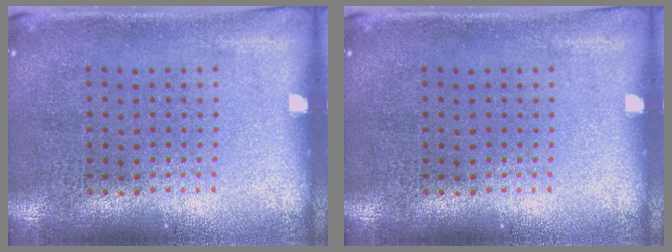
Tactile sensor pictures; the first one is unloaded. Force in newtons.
{"total": 0.0}